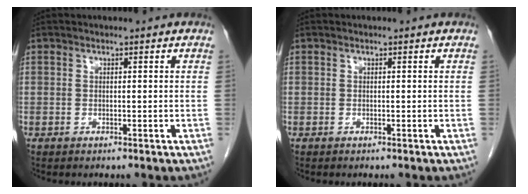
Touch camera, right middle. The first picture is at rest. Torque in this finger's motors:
{"motor_torque": [0.13, -0.07, 0.01, 0.00]}